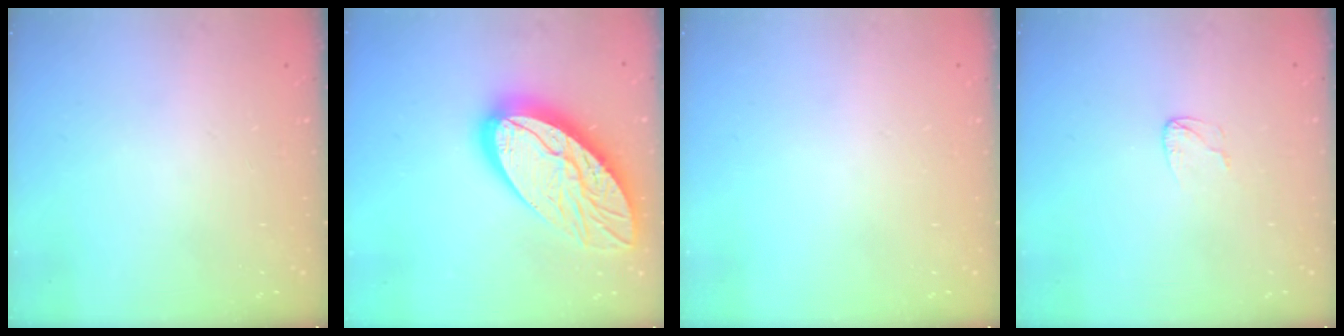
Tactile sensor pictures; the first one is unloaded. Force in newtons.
{"total": 22.3, "press": 22.2, "slide": 2.0}
{"total": 0.0}
{"total": 3.4, "press": 3.4, "slide": 0.3}